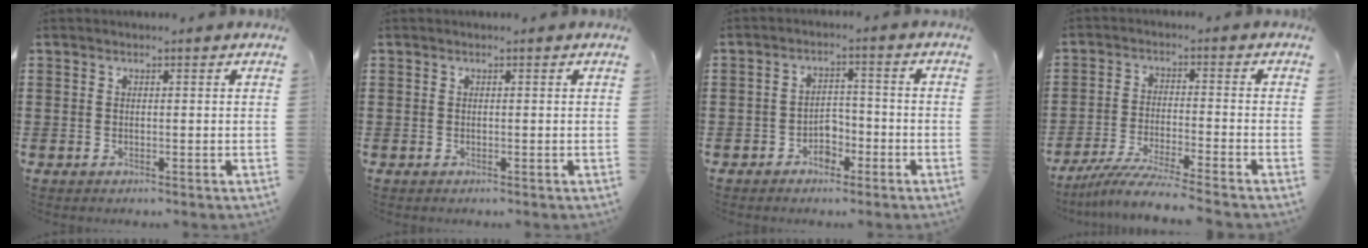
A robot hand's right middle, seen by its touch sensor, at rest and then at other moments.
{"total": 0.0}
{"total": 3.1, "force": [-2.4, 1.6, 1.1], "torque": [-0.024, 0.007, -0.051]}
{"total": 5.9, "force": [-5.4, -0.6, 2.4], "torque": [-0.055, -0.021, -0.107]}